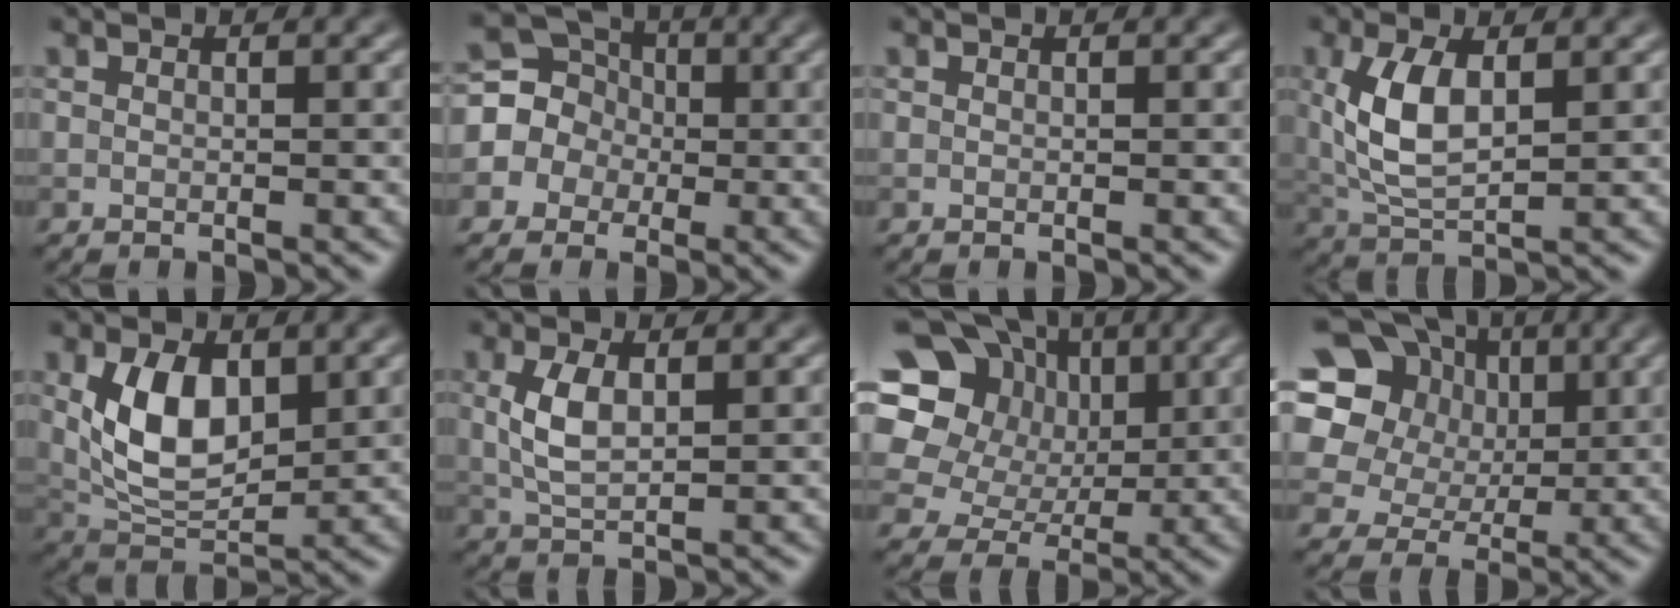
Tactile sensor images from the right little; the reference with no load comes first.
{"total": 6.1, "force": [0.0, 5.8, 1.7], "torque": [-0.029, 0.028, -0.037]}
{"total": 0.0}
{"total": 5.4, "force": [1.1, 2.5, 4.6], "torque": [-0.107, 0.002, 0.026]}
{"total": 6.4, "force": [1.4, 3.7, 5.1], "torque": [-0.107, -0.005, 0.033]}
{"total": 3.3, "force": [0.6, 1.5, 2.9], "torque": [-0.070, 0.000, 0.014]}
{"total": 15.9, "force": [5.1, 13.4, 6.8], "torque": [-0.166, 0.039, 0.081]}
{"total": 18.5, "force": [6.5, 15.5, 7.7], "torque": [-0.198, 0.043, 0.107]}